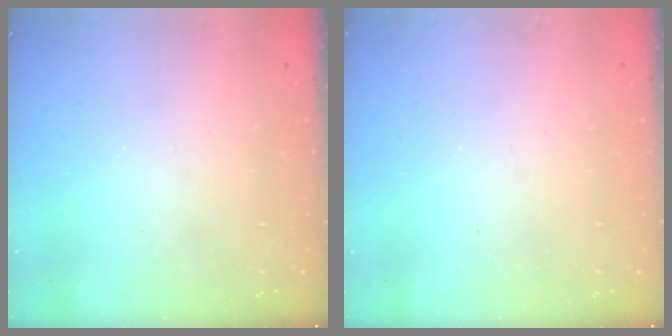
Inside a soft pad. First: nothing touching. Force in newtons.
{"total": 0.0}